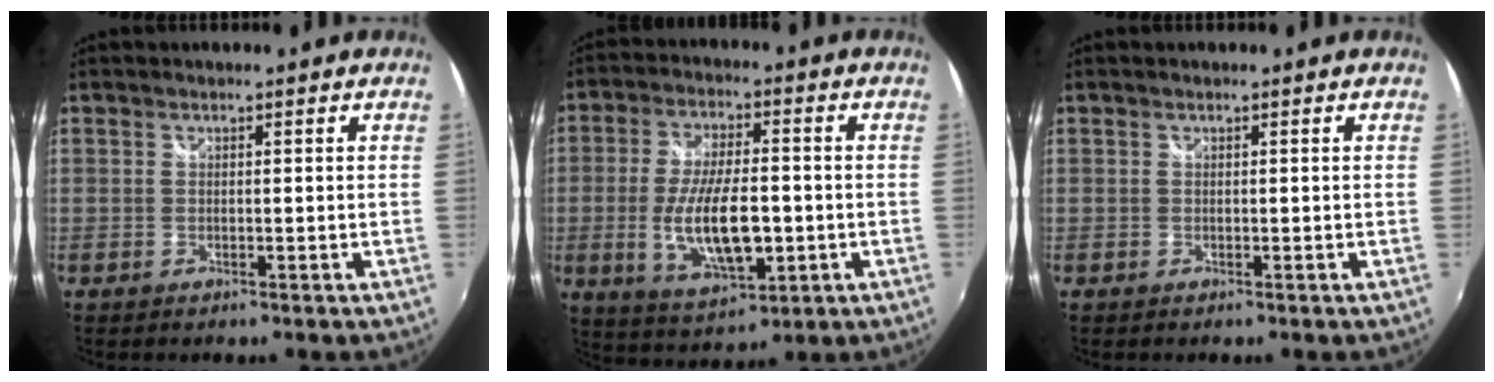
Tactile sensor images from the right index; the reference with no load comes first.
{"total": 13.7, "force": [-2.6, 5.1, 12.5], "torque": [-0.240, -0.014, -0.037]}
{"total": 0.0}